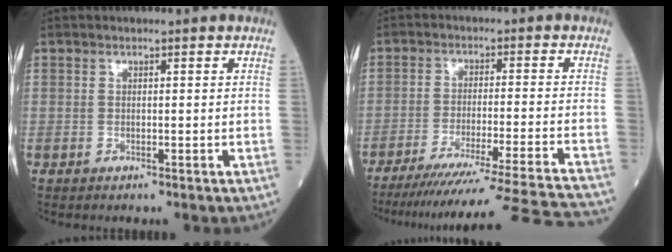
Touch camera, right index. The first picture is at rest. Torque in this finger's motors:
{"motor_torque": [-0.48, -1.18, 0.18, 0.04]}